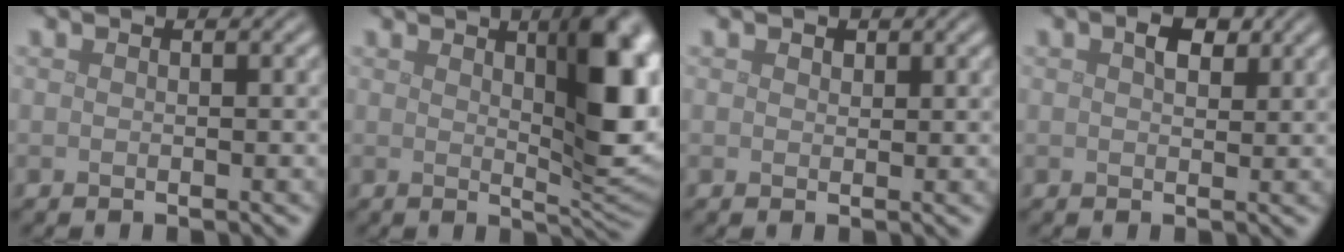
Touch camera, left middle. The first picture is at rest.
{"total": 8.1, "force": [2.6, 2.5, 7.3], "torque": [-0.091, -0.003, 0.044]}
{"total": 0.6, "force": [0.4, 0.5, 0.2], "torque": [-0.005, -0.002, 0.007]}
{"total": 2.0, "force": [0.8, 1.2, 1.4], "torque": [-0.023, 0.004, 0.014]}